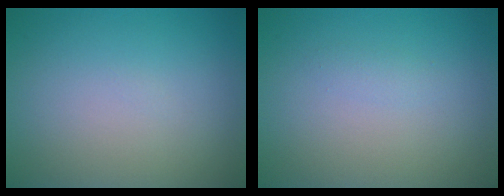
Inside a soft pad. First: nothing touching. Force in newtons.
{"total": 0.6, "press": 0.6, "slide": 0.0}